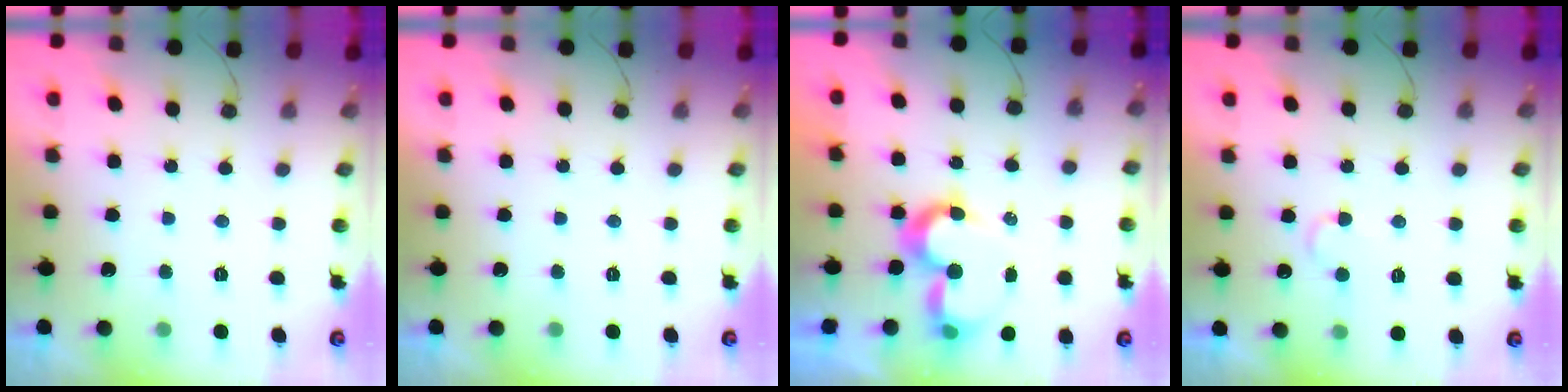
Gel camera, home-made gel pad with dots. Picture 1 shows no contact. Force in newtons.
{"total": 0.0}
{"total": 8.5, "press": 7.7, "slide": 3.6}
{"total": 4.3, "press": 4.2, "slide": 0.4}